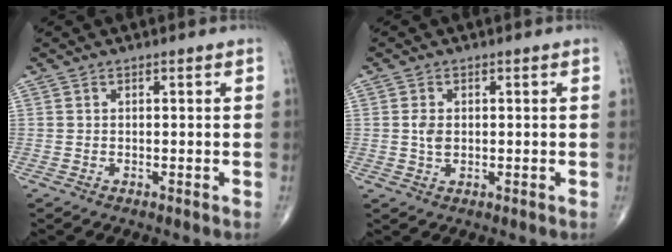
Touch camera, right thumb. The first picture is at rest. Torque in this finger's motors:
{"motor_torque": [-0.35, 0.87, 0.16, -0.10, 0.00]}